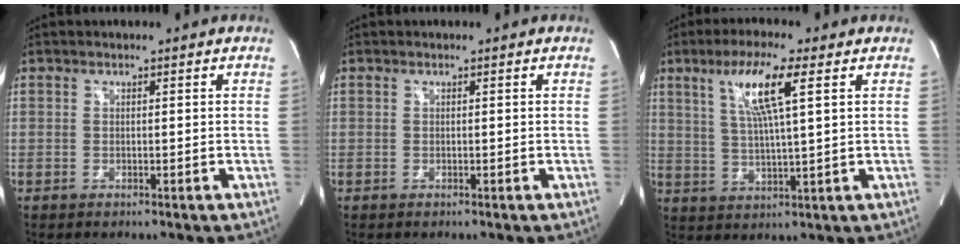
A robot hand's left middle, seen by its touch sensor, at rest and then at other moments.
{"total": 0.0}
{"total": 9.1, "force": [3.8, 0.2, 8.2], "torque": [-0.158, 0.006, 0.073]}